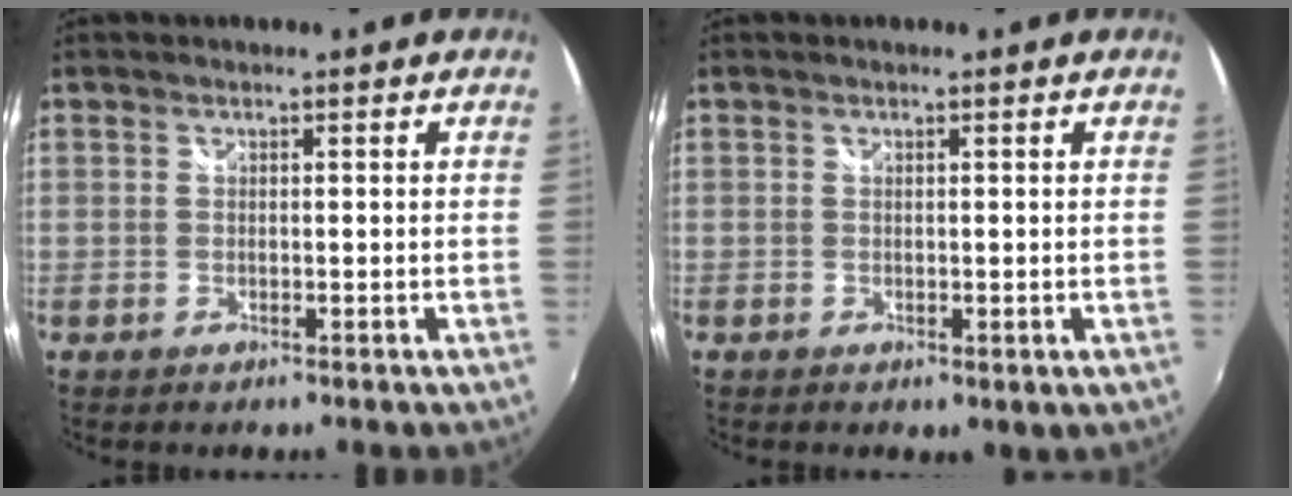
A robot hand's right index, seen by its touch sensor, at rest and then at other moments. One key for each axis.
{"total": 0.8, "fx": 0.1, "fy": 0.5, "fz": 0.7, "tx": -0.009, "ty": -0.003, "tz": 0.002}